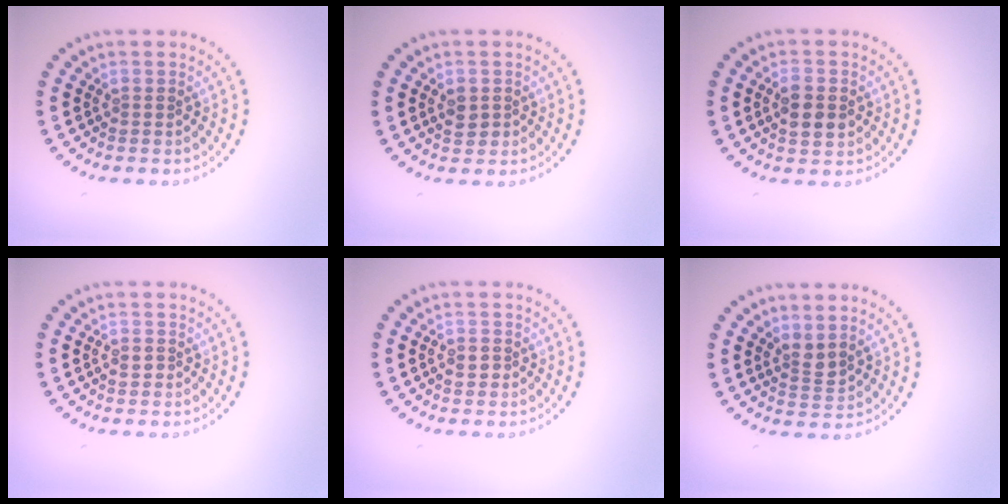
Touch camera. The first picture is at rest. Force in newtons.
{"total": 1.7, "press": 1.7, "slide": 0.2}
{"total": 3.1, "press": 3.1, "slide": 0.3}
{"total": 0.6, "press": 0.6, "slide": 0.1}
{"total": 1.0, "press": 1.0, "slide": 0.1}
{"total": 1.6, "press": 1.3, "slide": 1.0}